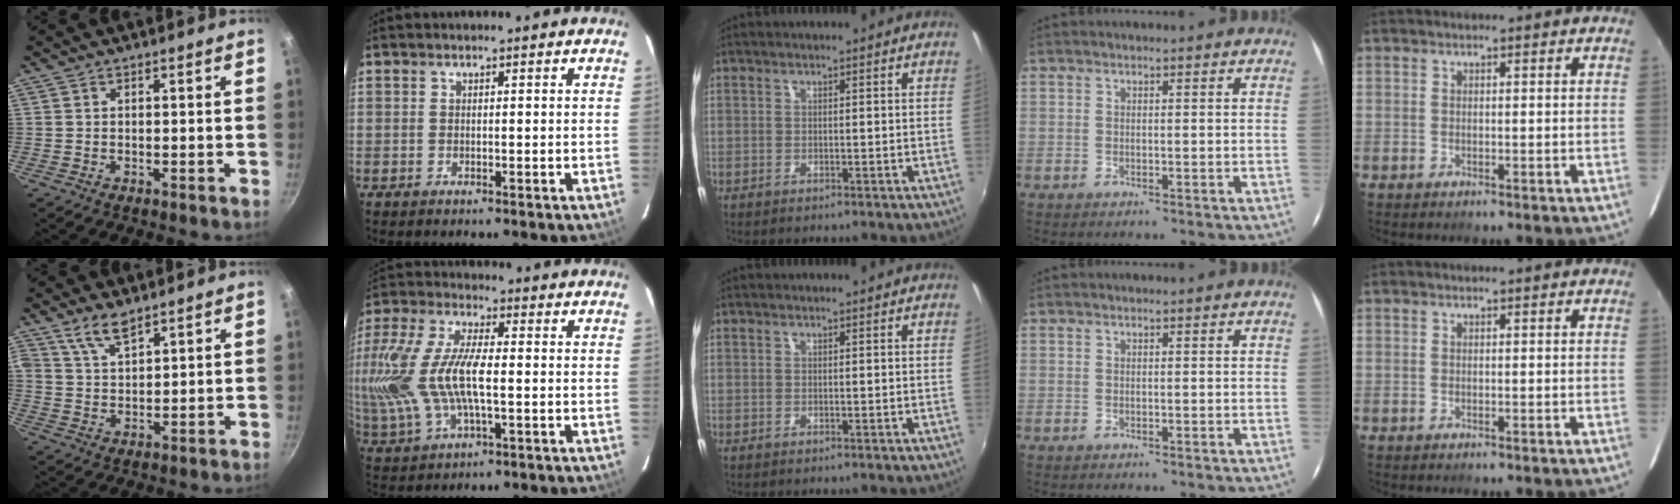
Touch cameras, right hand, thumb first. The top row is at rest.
{"thumb": {"total": 5.8, "force": [4.2, 2.2, 3.3], "torque": [-0.057, -0.022, 0.086]}, "index": {"total": 20.7, "force": [-0.9, 9.8, 18.2], "torque": [-0.405, 0.000, -0.014]}}